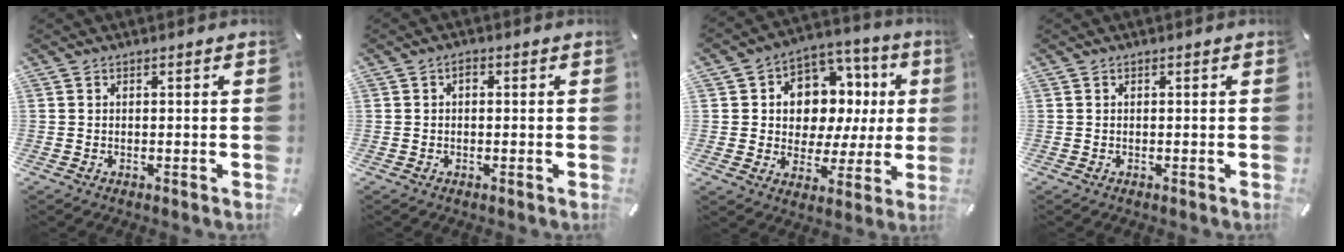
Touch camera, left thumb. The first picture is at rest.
{"total": 1.3, "force": [0.0, 0.9, 1.0], "torque": [-0.020, 0.008, -0.002]}
{"total": 11.2, "force": [3.1, 9.7, 4.5], "torque": [-0.070, -0.032, 0.066]}
{"total": 0.0}